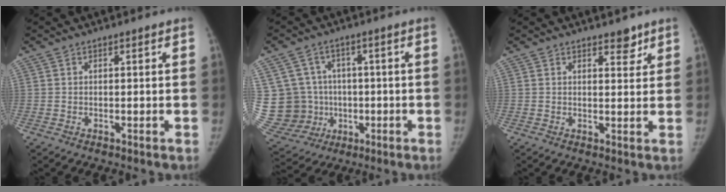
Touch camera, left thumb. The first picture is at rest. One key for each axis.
{"total": 17.7, "fx": 0.2, "fy": 16.8, "fz": 5.6, "tx": -0.136, "ty": 0.034, "tz": 0.032}
{"total": 2.7, "fx": 2.1, "fy": 1.3, "fz": 1.1, "tx": 0.004, "ty": -0.014, "tz": 0.028}